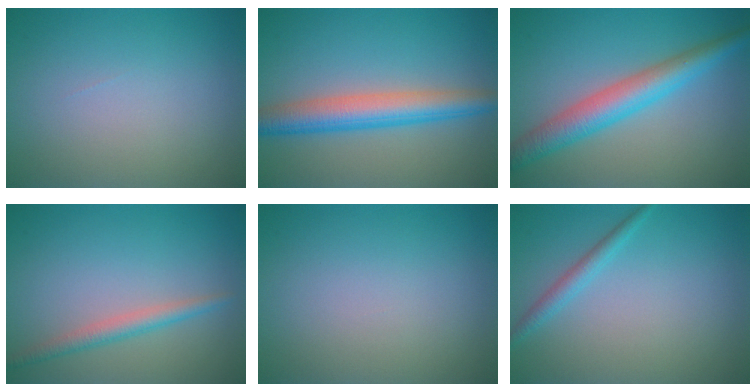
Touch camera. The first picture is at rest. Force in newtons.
{"total": 5.5, "press": 5.5, "slide": 0.1}
{"total": 5.3, "press": 5.3, "slide": 0.1}
{"total": 2.2, "press": 2.1, "slide": 0.0}
{"total": 0.0}
{"total": 1.6, "press": 1.6, "slide": 0.1}